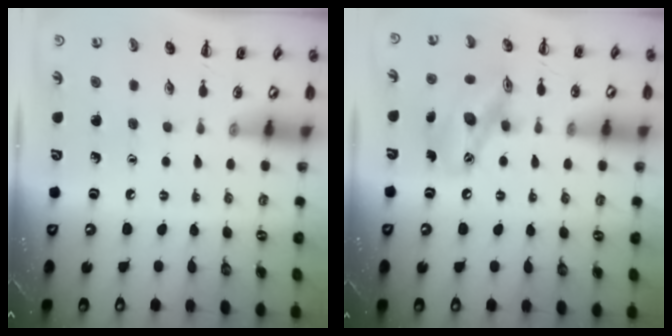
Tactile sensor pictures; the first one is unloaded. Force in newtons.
{"total": 14.0, "press": 13.7, "slide": 3.0}